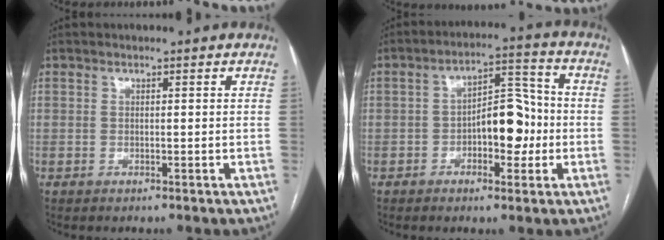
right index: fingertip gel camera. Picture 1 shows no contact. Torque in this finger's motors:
{"motor_torque": [1.05, -0.18, 0.19, 0.11]}